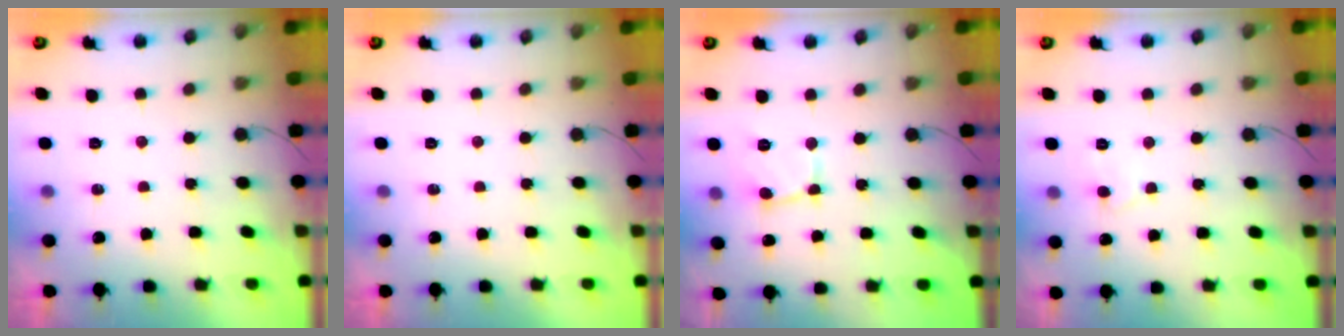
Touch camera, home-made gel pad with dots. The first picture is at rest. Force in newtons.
{"total": 0.0}
{"total": 2.7, "press": 2.7, "slide": 0.2}
{"total": 4.7, "press": 4.7, "slide": 0.6}